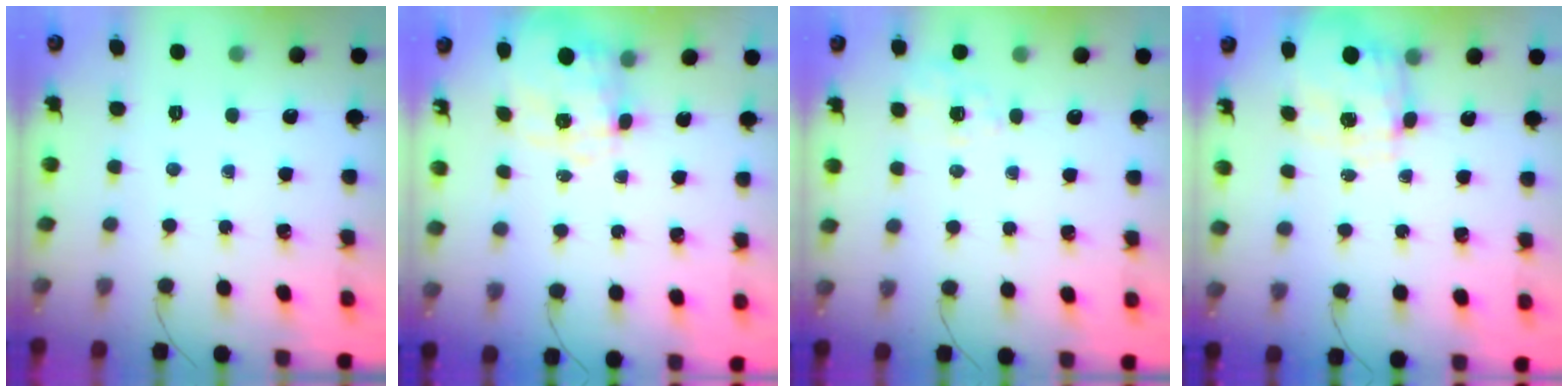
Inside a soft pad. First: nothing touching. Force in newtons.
{"total": 10.8, "press": 10.7, "slide": 1.2}
{"total": 2.5, "press": 1.8, "slide": 1.7}
{"total": 3.1, "press": 3.0, "slide": 1.0}